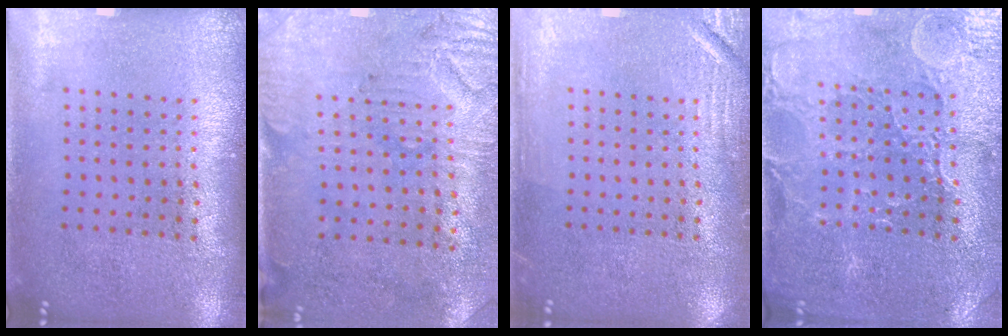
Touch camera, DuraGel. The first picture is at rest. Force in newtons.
{"total": 3.0, "press": 2.5, "slide": 1.6}
{"total": 2.5, "press": 2.5, "slide": 0.4}
{"total": 1.9, "press": 1.8, "slide": 0.5}